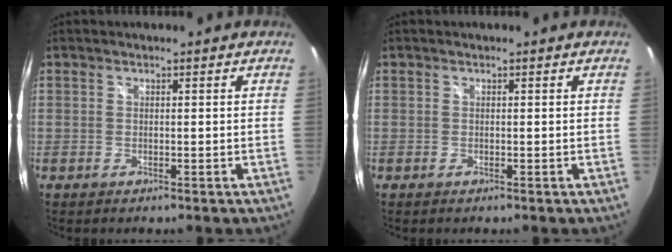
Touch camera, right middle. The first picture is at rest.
{"total": 0.0}